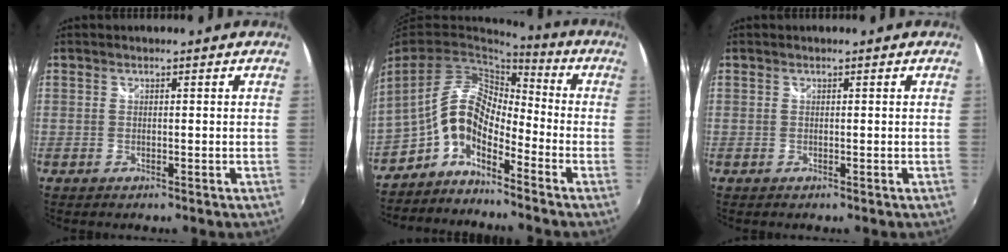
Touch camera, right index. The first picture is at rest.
{"total": 8.0, "force": [-4.3, 3.7, 5.7], "torque": [-0.101, 0.016, -0.095]}
{"total": 0.0}